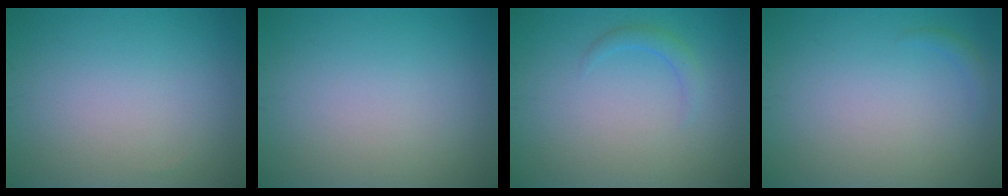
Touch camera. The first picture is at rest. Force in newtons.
{"total": 0.0}
{"total": 1.3, "press": 1.3, "slide": 0.1}
{"total": 0.7, "press": 0.7, "slide": 0.1}